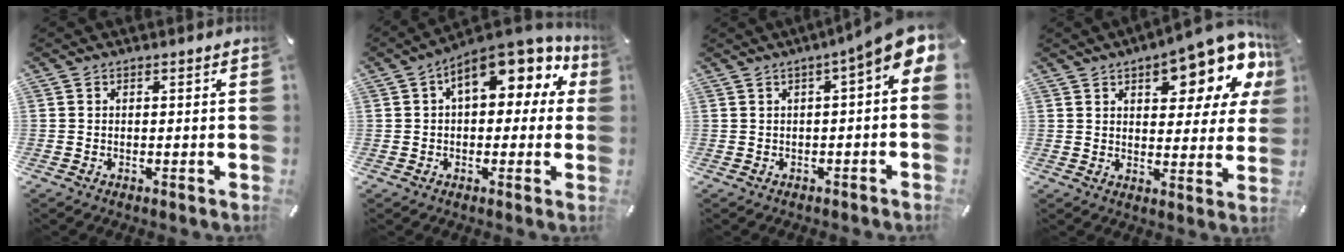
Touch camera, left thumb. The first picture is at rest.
{"total": 12.7, "force": [5.9, 6.3, 9.4], "torque": [-0.134, -0.032, 0.100]}
{"total": 7.5, "force": [2.5, 1.7, 6.8], "torque": [-0.103, -0.026, 0.043]}
{"total": 16.9, "force": [9.4, 7.3, 12.0], "torque": [-0.151, -0.056, 0.152]}